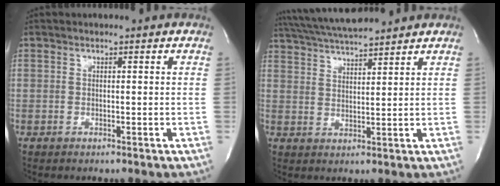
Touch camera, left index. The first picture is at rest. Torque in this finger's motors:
{"motor_torque": [0.02, -0.31, 0.57, 0.16]}